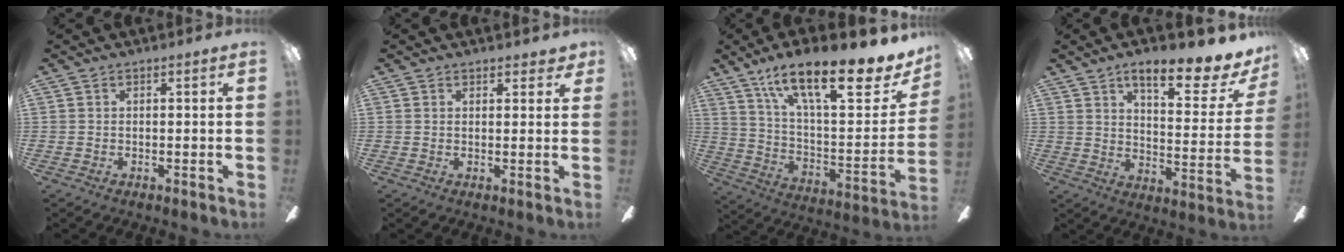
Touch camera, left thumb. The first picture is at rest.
{"total": 1.9, "force": [1.3, 0.8, 1.1], "torque": [-0.007, -0.006, 0.021]}
{"total": 22.3, "force": [15.4, 6.5, 14.7], "torque": [-0.218, -0.103, 0.251]}
{"total": 13.9, "force": [10.3, 3.9, 8.4], "torque": [-0.119, -0.070, 0.169]}